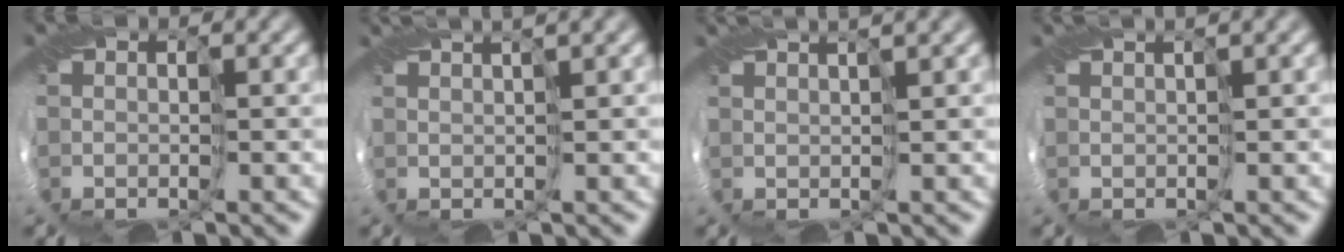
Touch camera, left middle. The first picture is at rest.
{"total": 2.7, "force": [1.9, 0.1, 1.9], "torque": [-0.038, 0.007, 0.029]}
{"total": 2.9, "force": [2.2, 0.2, 1.8], "torque": [-0.034, 0.014, 0.024]}
{"total": 1.7, "force": [1.2, -0.1, 1.2], "torque": [-0.026, 0.001, 0.020]}